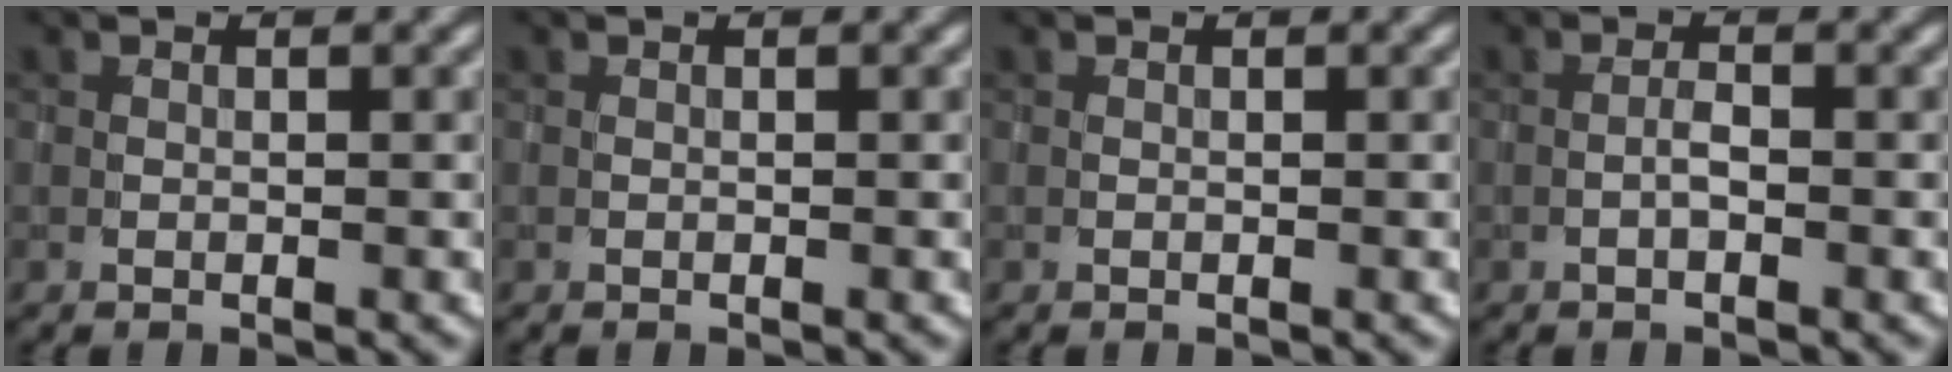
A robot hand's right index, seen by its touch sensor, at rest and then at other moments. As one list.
[{"total": 0.0}, {"total": 0.0}, {"total": 1.1, "force": [-0.4, 0.3, 1.0], "torque": [-0.019, 0.002, -0.009]}]